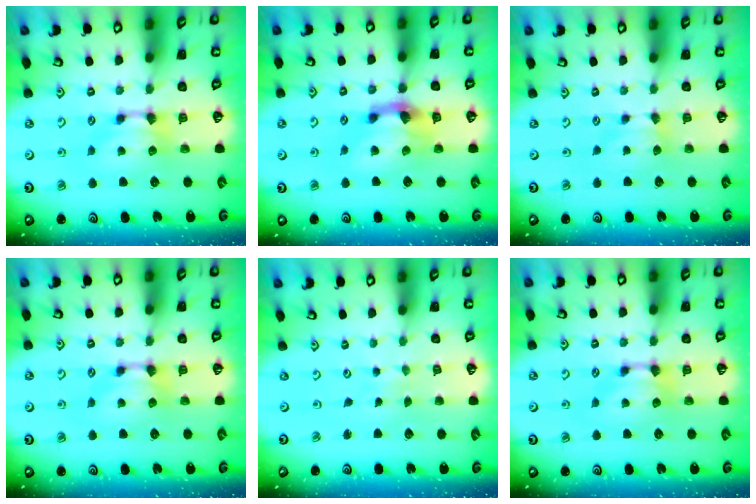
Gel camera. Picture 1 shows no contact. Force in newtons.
{"total": 4.3, "press": 3.7, "slide": 2.2}
{"total": 1.5, "press": 1.5, "slide": 0.2}
{"total": 0.0}
{"total": 5.6, "press": 5.6, "slide": 0.3}
{"total": 0.0}